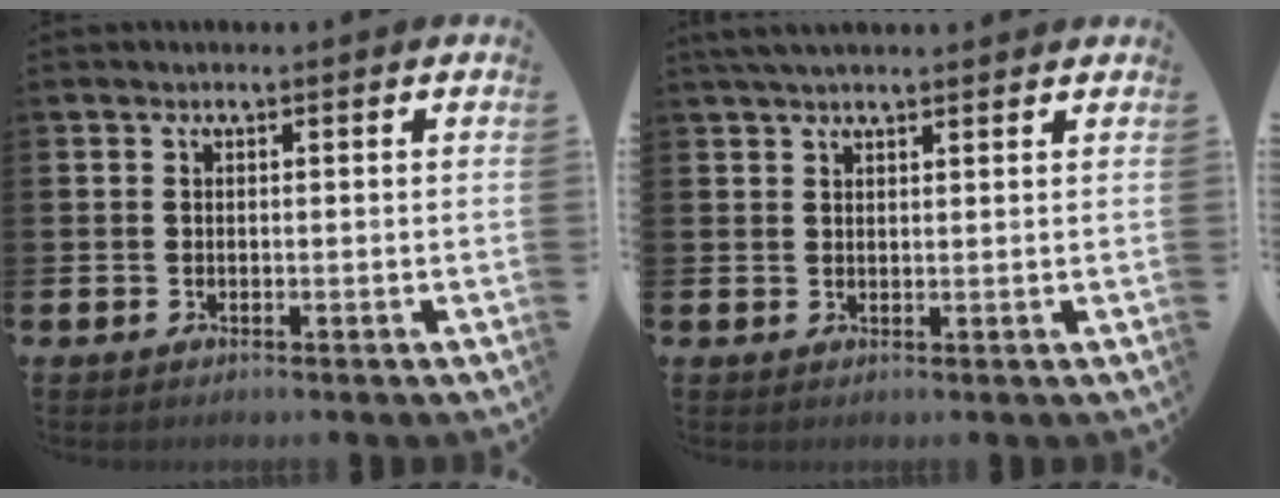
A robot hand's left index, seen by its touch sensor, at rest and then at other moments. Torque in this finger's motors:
{"motor_torque": [0.92, -1.22, 0.52, 0.16]}